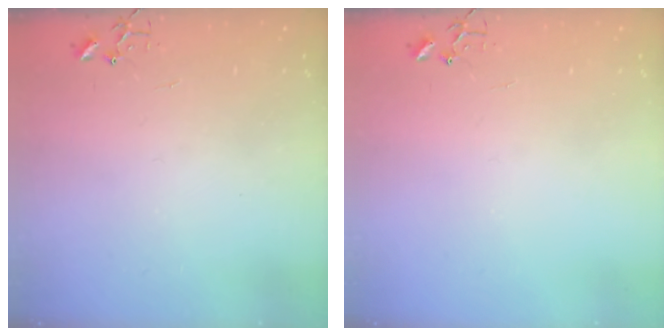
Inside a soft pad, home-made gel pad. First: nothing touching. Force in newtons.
{"total": 0.0}